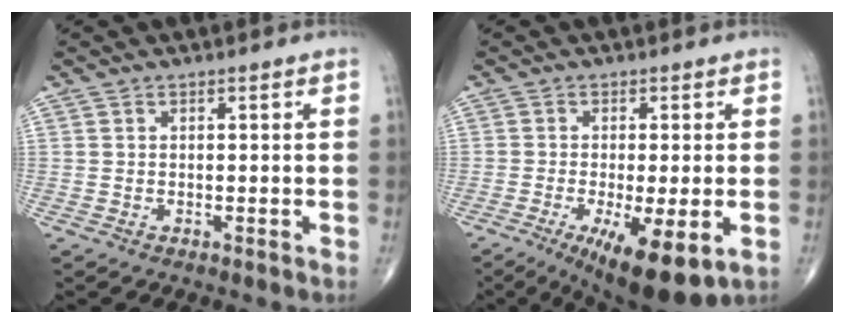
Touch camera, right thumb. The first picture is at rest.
{"total": 12.4, "force": [-4.7, 3.4, 11.0], "torque": [-0.169, -0.019, -0.066]}